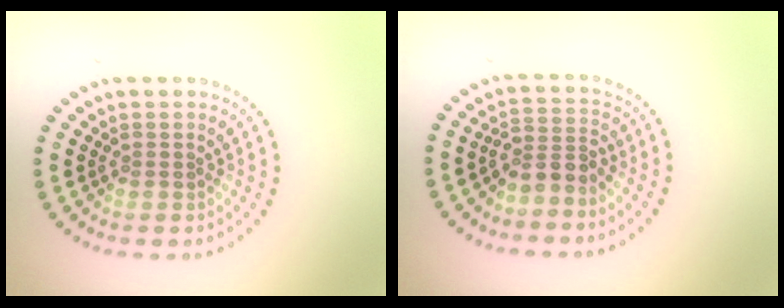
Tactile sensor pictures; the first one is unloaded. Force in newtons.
{"total": 2.5, "press": 1.8, "slide": 1.7}